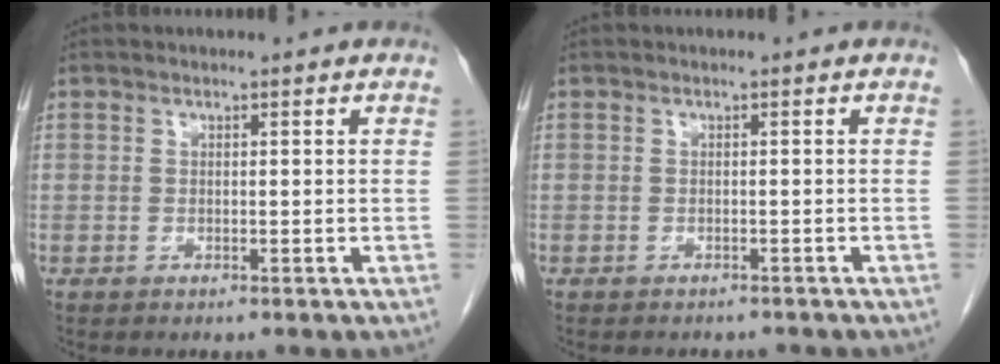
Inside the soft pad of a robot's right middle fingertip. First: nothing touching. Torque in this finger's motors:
{"motor_torque": [0.06, 0.02, 0.04, 0.00]}